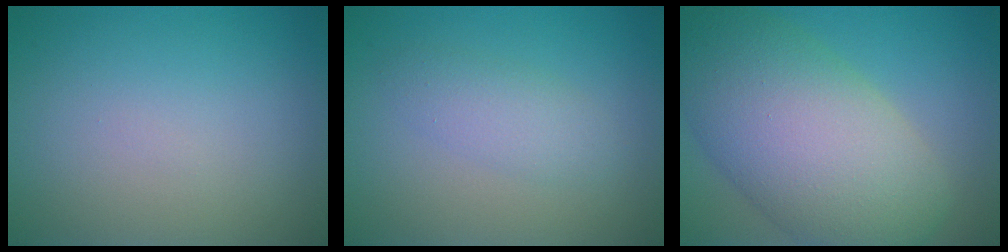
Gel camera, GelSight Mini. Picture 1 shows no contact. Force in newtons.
{"total": 2.3, "press": 2.3, "slide": 0.1}
{"total": 12.3, "press": 12.3, "slide": 0.7}